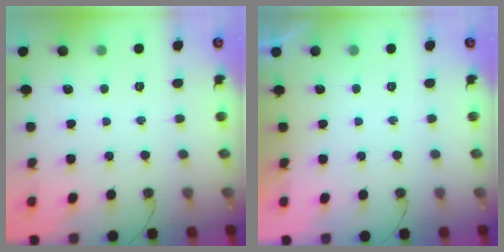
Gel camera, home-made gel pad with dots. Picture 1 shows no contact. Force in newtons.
{"total": 0.0}